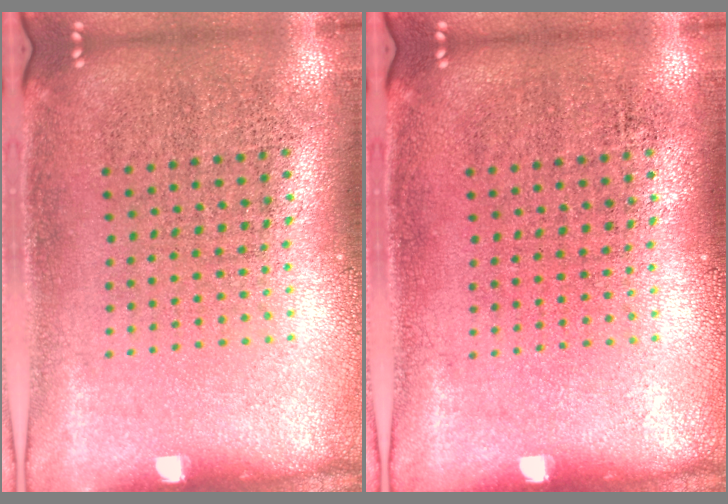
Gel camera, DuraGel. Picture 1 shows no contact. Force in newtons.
{"total": 0.0}